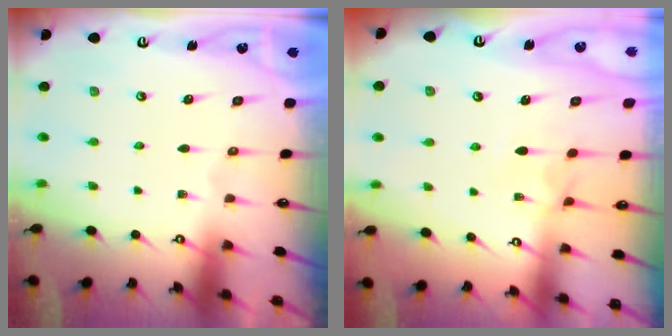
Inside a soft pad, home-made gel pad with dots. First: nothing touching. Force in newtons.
{"total": 1.4, "press": 1.3, "slide": 0.5}